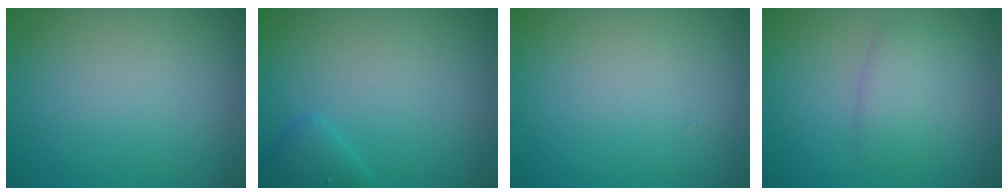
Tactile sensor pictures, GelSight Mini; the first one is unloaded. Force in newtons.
{"total": 1.3, "press": 1.3, "slide": 0.2}
{"total": 0.0}
{"total": 2.4, "press": 2.4, "slide": 0.1}